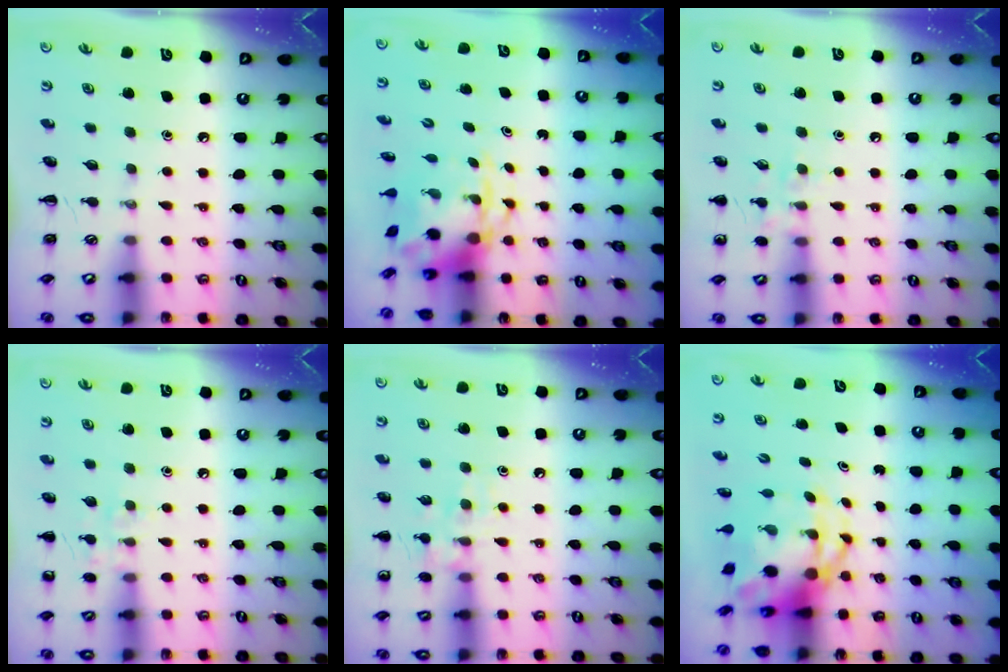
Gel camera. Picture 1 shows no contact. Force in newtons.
{"total": 3.7, "press": 3.6, "slide": 0.9}
{"total": 8.2, "press": 8.1, "slide": 1.6}
{"total": 6.9, "press": 6.7, "slide": 1.8}
{"total": 10.1, "press": 10.0, "slide": 1.5}
{"total": 6.2, "press": 6.0, "slide": 1.8}